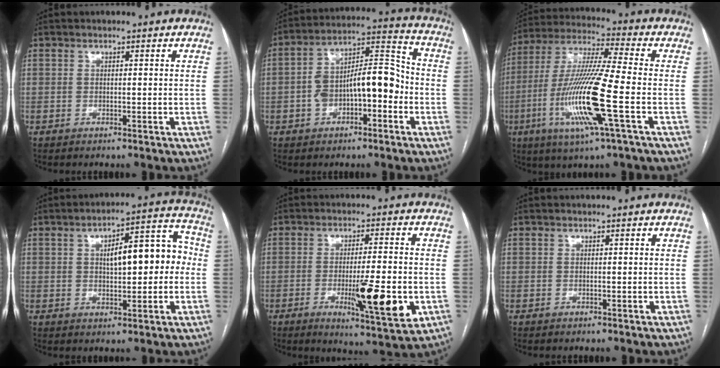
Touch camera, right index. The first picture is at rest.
{"total": 12.0, "force": [-2.7, 5.1, 10.6], "torque": [-0.186, 0.044, -0.041]}
{"total": 16.7, "force": [-4.8, 0.0, 16.0], "torque": [-0.328, -0.016, -0.097]}
{"total": 11.1, "force": [0.7, 3.9, 10.3], "torque": [-0.141, 0.043, 0.016]}
{"total": 12.1, "force": [-3.3, 1.6, 11.5], "torque": [-0.172, -0.023, -0.047]}
{"total": 0.0}